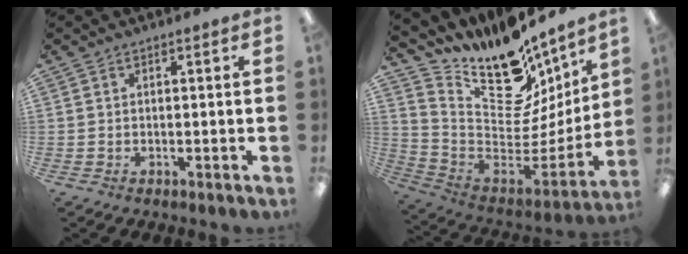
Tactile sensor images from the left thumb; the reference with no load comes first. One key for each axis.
{"total": 16.8, "fx": 12.3, "fy": 8.4, "fz": 7.9, "tx": -0.109, "ty": -0.122, "tz": 0.210}